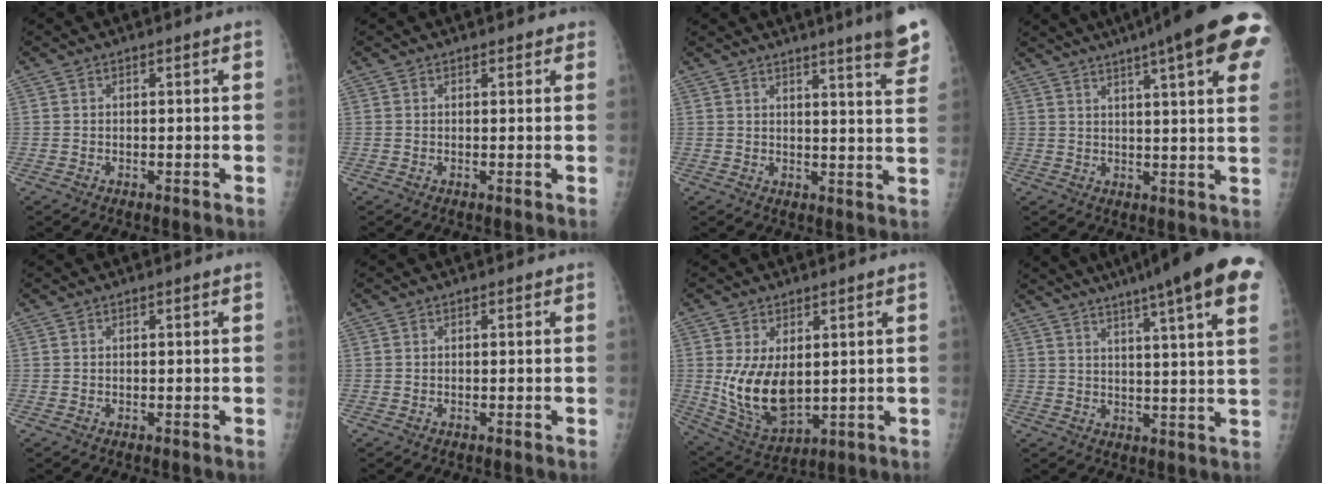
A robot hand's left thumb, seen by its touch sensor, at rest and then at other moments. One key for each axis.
{"total": 1.2, "fx": 1.1, "fy": 0.5, "fz": 0.4, "tx": 0.000, "ty": -0.001, "tz": 0.012}
{"total": 10.1, "fx": 7.6, "fy": 0.3, "fz": 6.6, "tx": -0.067, "ty": -0.042, "tz": 0.079}
{"total": 21.8, "fx": 12.3, "fy": 3.2, "fz": 17.7, "tx": -0.228, "ty": -0.001, "tz": 0.146}
{"total": 0.0}
{"total": 0.0}
{"total": 11.9, "fx": 1.0, "fy": 6.6, "fz": 9.9, "tx": -0.169, "ty": -0.019, "tz": 0.042}
{"total": 20.3, "fx": 12.7, "fy": 1.9, "fz": 15.7, "tx": -0.217, "ty": -0.016, "tz": 0.153}